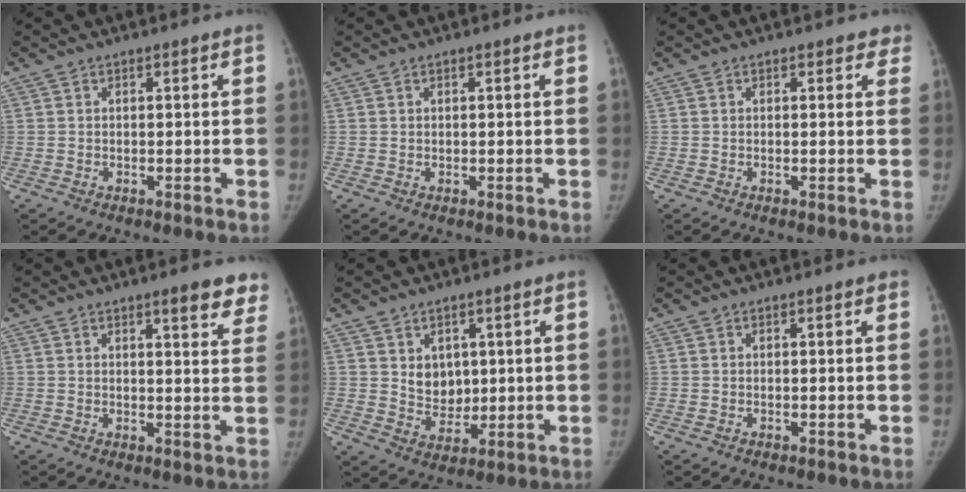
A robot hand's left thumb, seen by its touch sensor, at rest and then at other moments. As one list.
[{"total": 0.0}, {"total": 2.0, "force": [1.4, 1.3, 0.6], "torque": [0.025, -0.002, 0.004]}, {"total": 7.3, "force": [5.2, 1.8, 4.7], "torque": [-0.032, -0.025, 0.059]}, {"total": 6.1, "force": [1.6, 4.8, 3.3], "torque": [-0.023, -0.018, 0.041]}, {"total": 0.6, "force": [0.4, 0.2, 0.5], "torque": [-0.007, 0.000, 0.002]}]